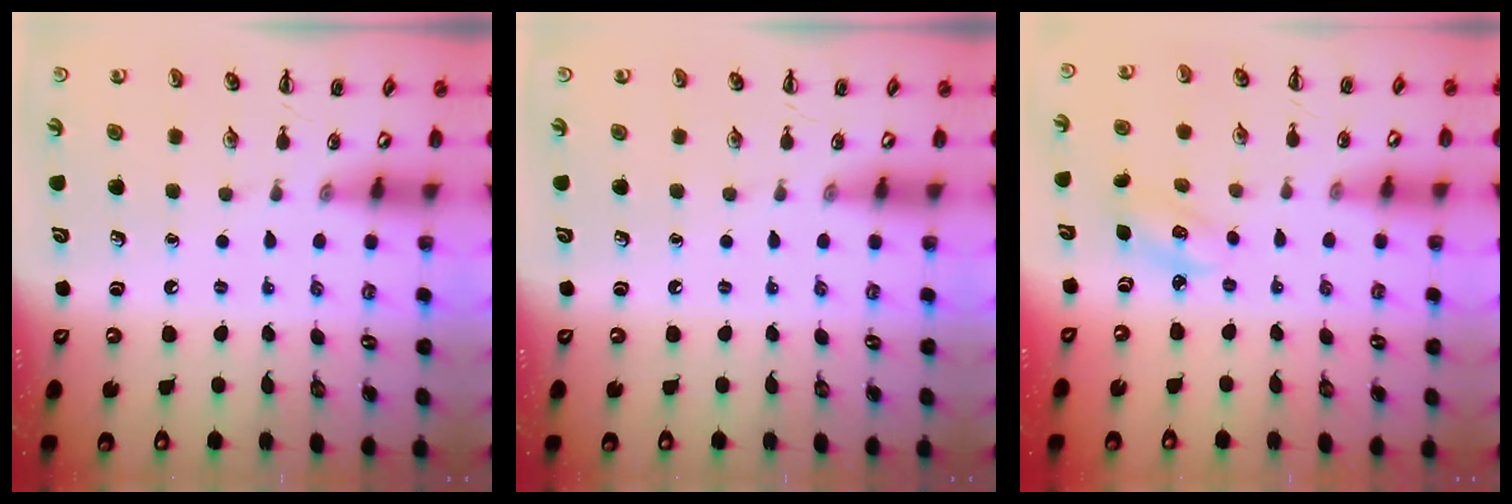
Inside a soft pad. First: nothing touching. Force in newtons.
{"total": 0.0}
{"total": 2.8, "press": 2.8, "slide": 0.7}